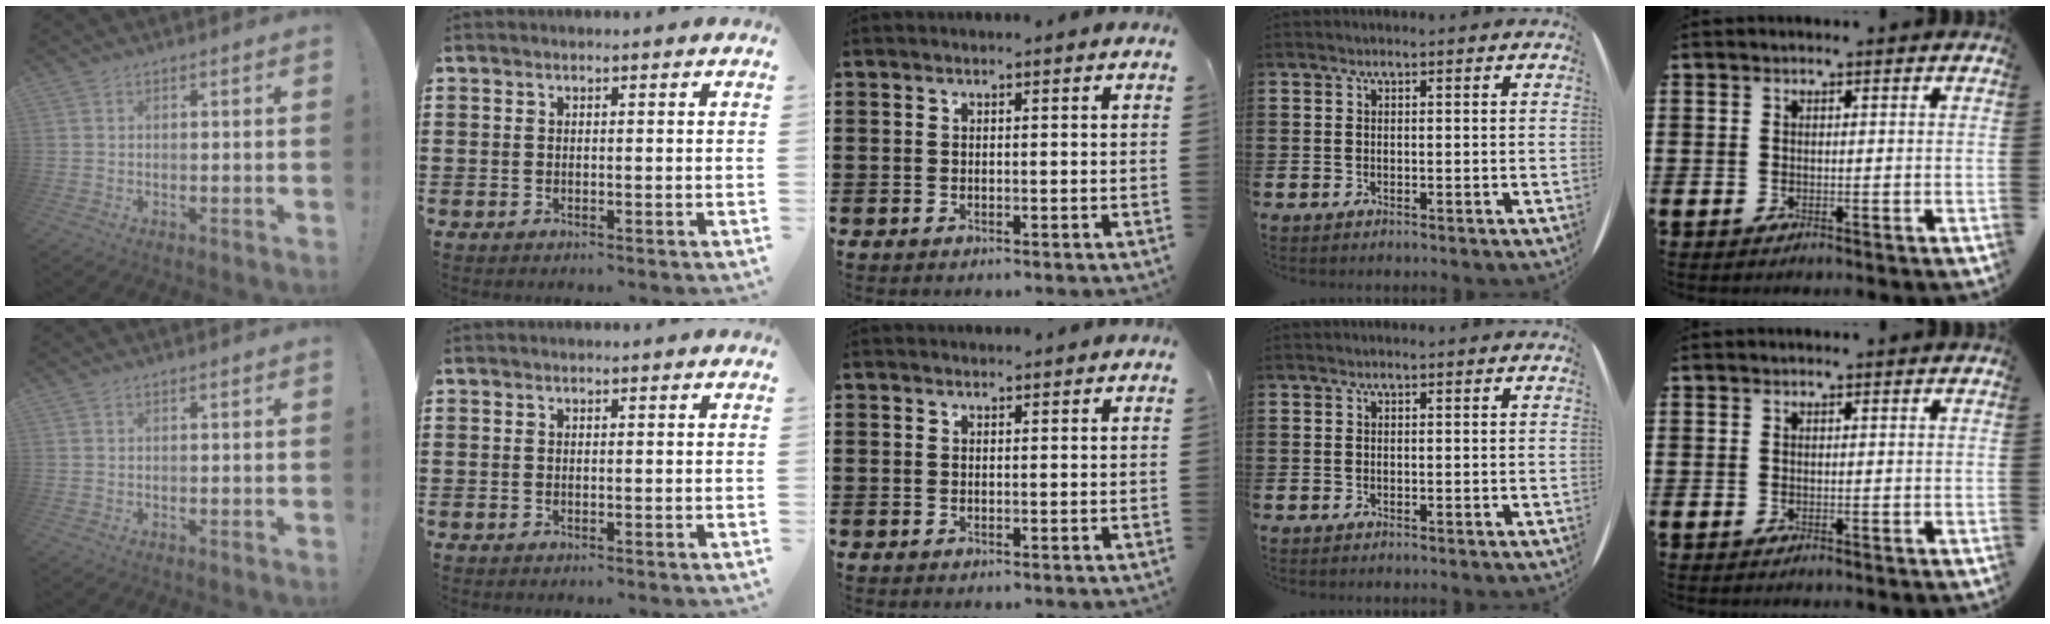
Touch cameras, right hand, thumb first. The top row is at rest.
{"middle": {"total": 0.5, "force": [0.5, 0.1, 0.0], "torque": [0.006, -0.003, 0.009]}}